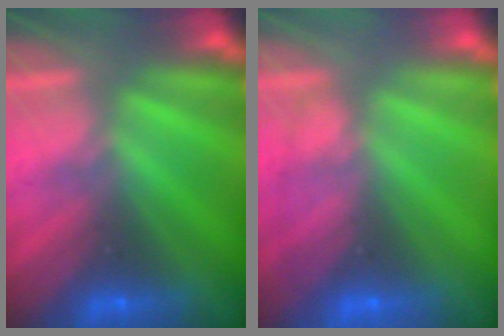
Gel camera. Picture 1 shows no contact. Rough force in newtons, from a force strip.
{"total": 1.8}